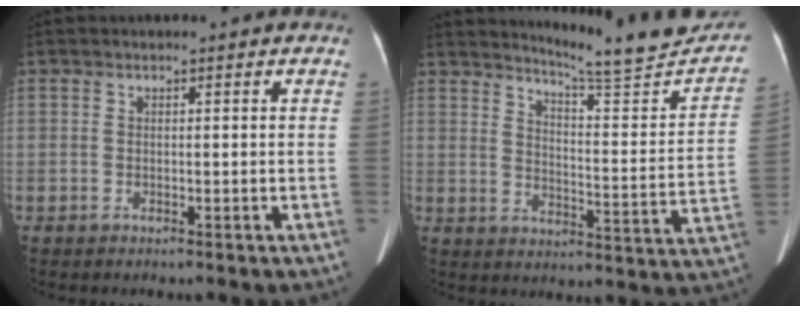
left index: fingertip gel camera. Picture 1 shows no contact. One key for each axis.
{"total": 17.7, "fx": 16.8, "fy": 0.0, "fz": 5.4, "tx": -0.079, "ty": -0.085, "tz": 0.213}